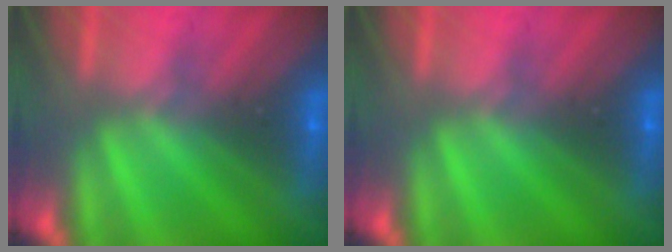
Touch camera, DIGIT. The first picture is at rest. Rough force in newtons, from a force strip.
{"total": 0.0}